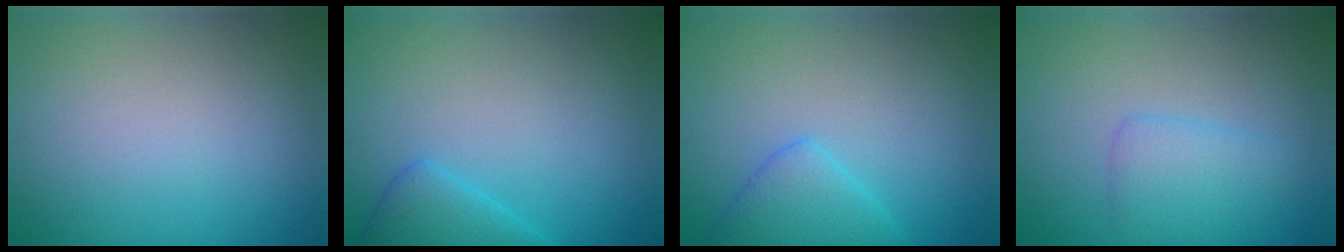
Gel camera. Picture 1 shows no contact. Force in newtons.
{"total": 2.9, "press": 2.9, "slide": 0.2}
{"total": 3.2, "press": 3.2, "slide": 0.2}
{"total": 2.5, "press": 2.5, "slide": 0.2}